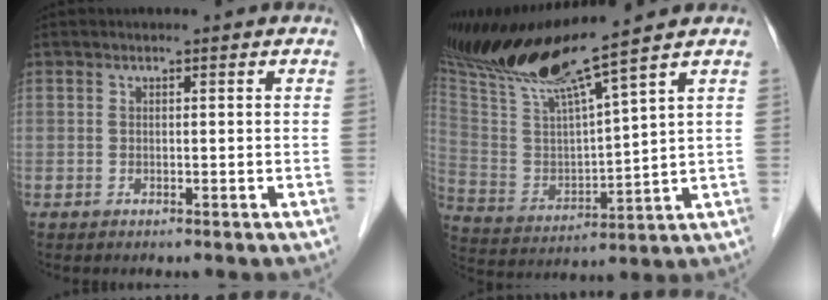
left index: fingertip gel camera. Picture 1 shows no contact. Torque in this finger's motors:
{"motor_torque": [-0.43, -0.65, 0.29, 0.16]}